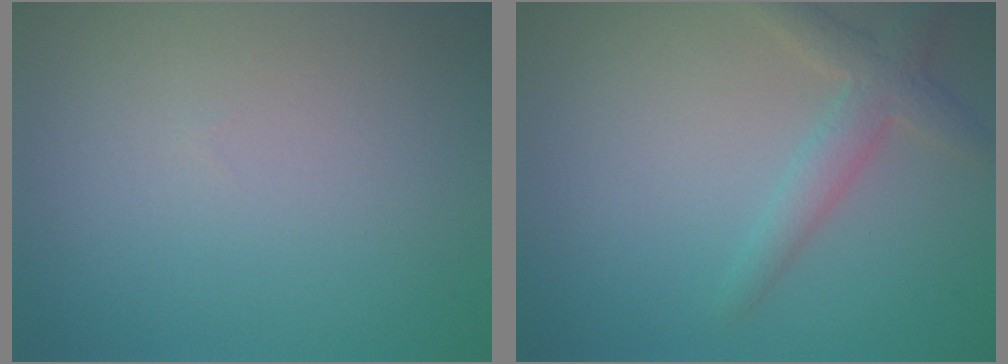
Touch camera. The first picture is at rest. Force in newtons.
{"total": 2.8, "press": 2.8, "slide": 0.1}